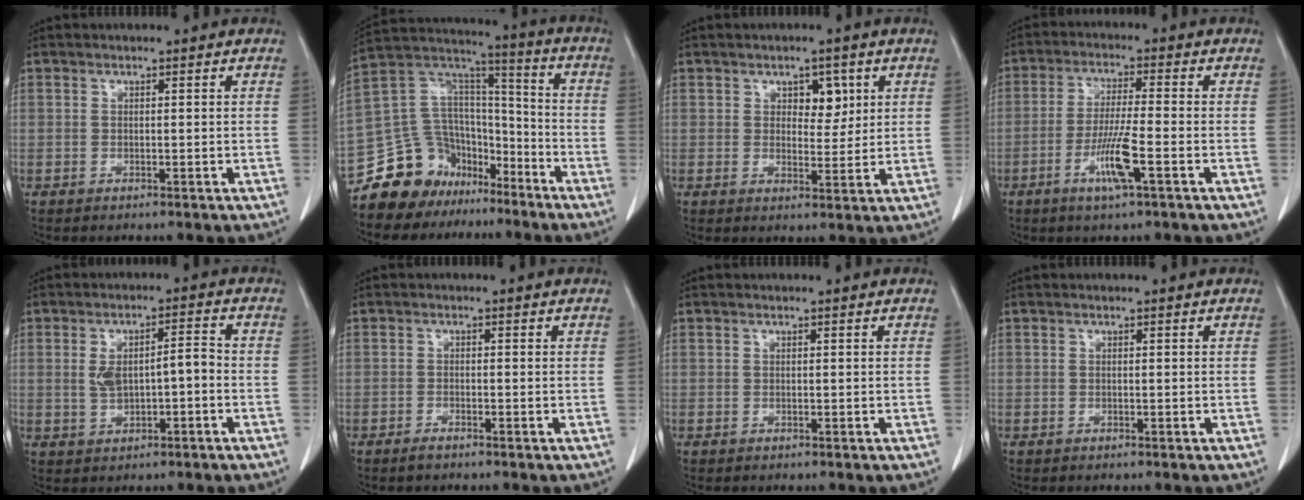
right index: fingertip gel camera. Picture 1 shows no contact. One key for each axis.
{"total": 16.3, "fx": -12.1, "fy": 10.2, "fz": 4.3, "tx": -0.083, "ty": 0.090, "tz": -0.210}
{"total": 4.1, "fx": 1.7, "fy": 2.4, "fz": 2.9, "tx": -0.034, "ty": 0.004, "tz": 0.027}
{"total": 7.1, "fx": -2.9, "fy": -0.1, "fz": 6.4, "tx": -0.125, "ty": -0.010, "tz": -0.054}
{"total": 5.9, "fx": -0.4, "fy": 2.2, "fz": 5.4, "tx": -0.102, "ty": 0.021, "tz": 0.002}
{"total": 1.3, "fx": -1.1, "fy": 0.2, "fz": 0.7, "tx": -0.013, "ty": -0.001, "tz": -0.020}
{"total": 0.0}
{"total": 0.0}